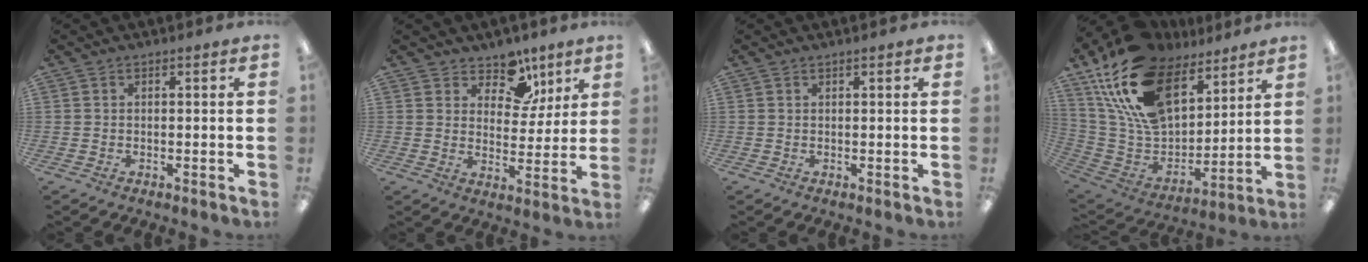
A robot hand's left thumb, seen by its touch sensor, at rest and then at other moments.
{"total": 9.4, "force": [6.7, 5.9, 2.9], "torque": [-0.042, -0.045, 0.123]}
{"total": 0.6, "force": [0.5, 0.2, 0.3], "torque": [-0.006, 0.002, 0.009]}
{"total": 24.0, "force": [14.9, 13.2, 13.3], "torque": [-0.274, -0.077, 0.272]}